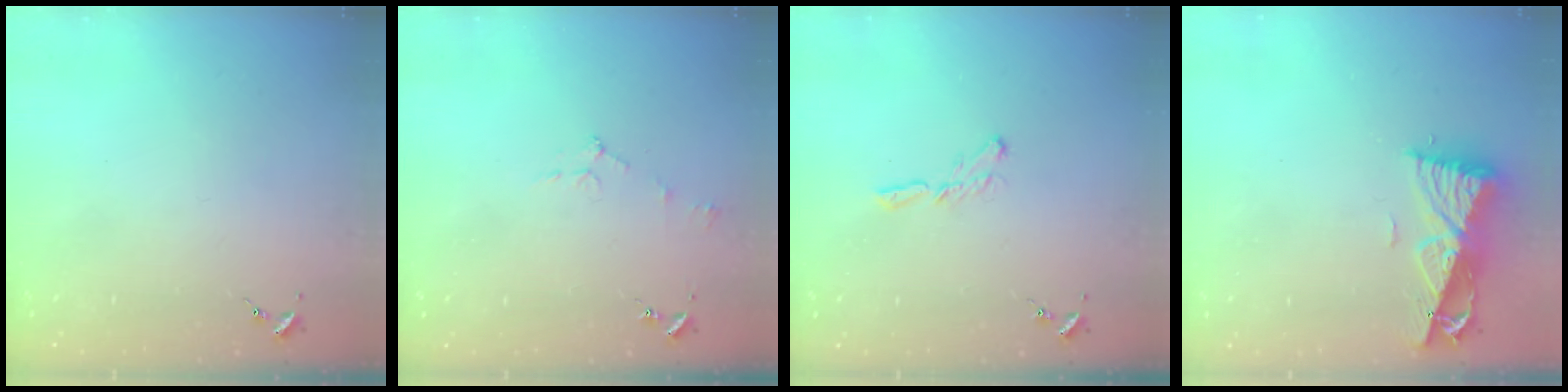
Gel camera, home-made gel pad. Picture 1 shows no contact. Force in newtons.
{"total": 5.3, "press": 5.3, "slide": 0.6}
{"total": 5.3, "press": 5.3, "slide": 0.1}
{"total": 9.3, "press": 9.2, "slide": 1.3}